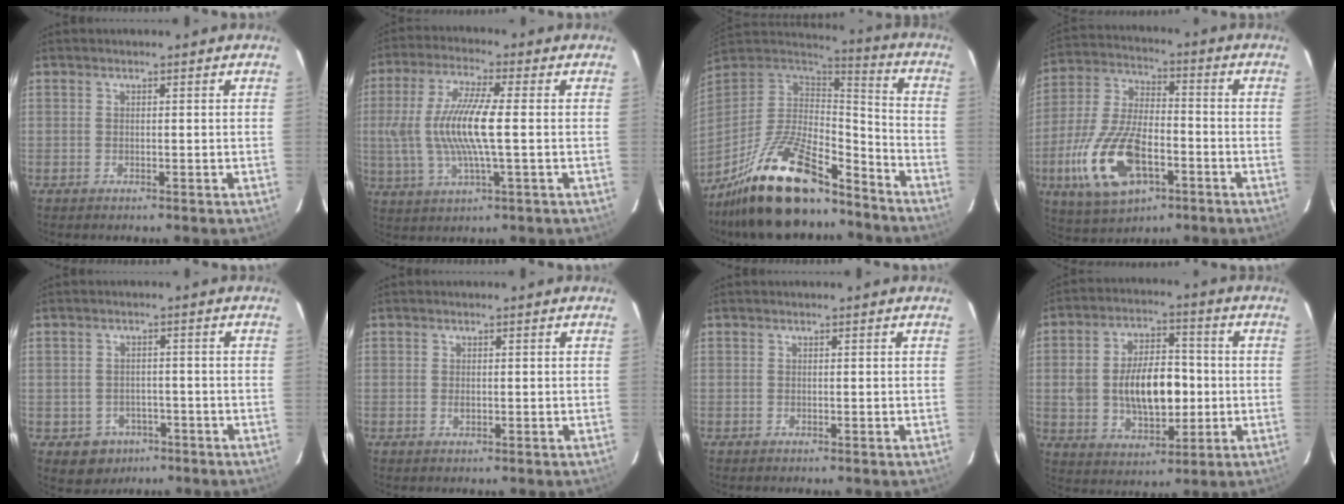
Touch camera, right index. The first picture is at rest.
{"total": 13.7, "force": [0.0, 2.7, 13.4], "torque": [-0.266, 0.000, 0.002]}
{"total": 23.5, "force": [-17.1, 8.1, 14.0], "torque": [-0.273, -0.017, -0.284]}
{"total": 18.1, "force": [-6.8, 8.8, 14.3], "torque": [-0.317, -0.014, -0.118]}
{"total": 5.7, "force": [-2.8, 4.8, 1.2], "torque": [-0.031, 0.016, -0.026]}
{"total": 1.1, "force": [-0.1, 0.7, 0.9], "torque": [-0.015, 0.001, -0.001]}
{"total": 0.0}
{"total": 14.3, "force": [-1.0, 7.9, 11.9], "torque": [-0.223, 0.014, -0.002]}